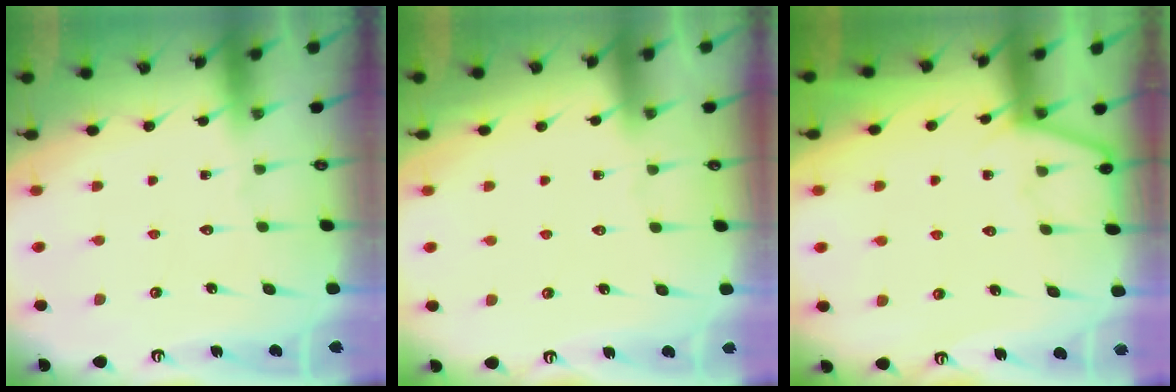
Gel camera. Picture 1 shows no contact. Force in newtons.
{"total": 2.5, "press": 2.5, "slide": 0.4}
{"total": 4.6, "press": 4.6, "slide": 0.6}